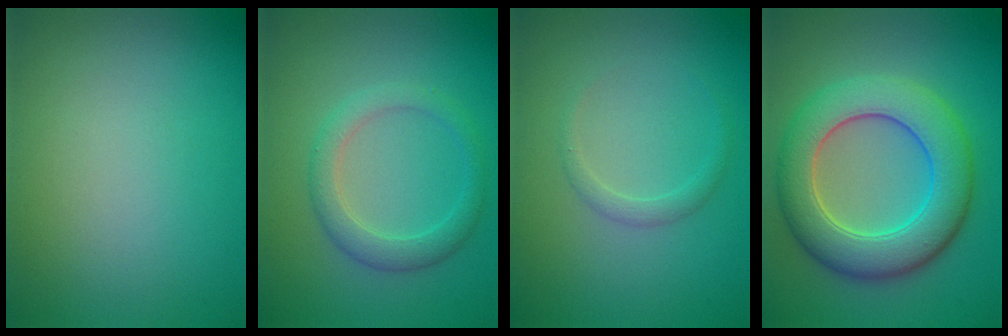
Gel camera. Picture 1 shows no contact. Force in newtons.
{"total": 2.7, "press": 2.7, "slide": 0.2}
{"total": 1.2, "press": 1.2, "slide": 0.1}
{"total": 7.7, "press": 7.7, "slide": 0.4}